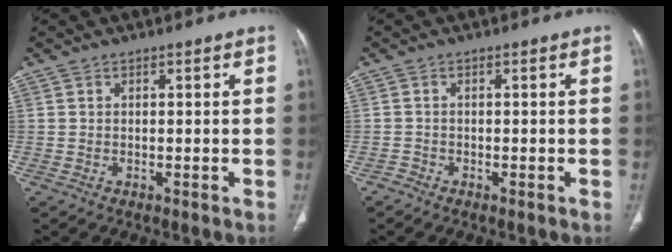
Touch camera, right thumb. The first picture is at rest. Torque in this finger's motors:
{"motor_torque": [1.35, 1.49, -0.39, -0.35, 0.02]}